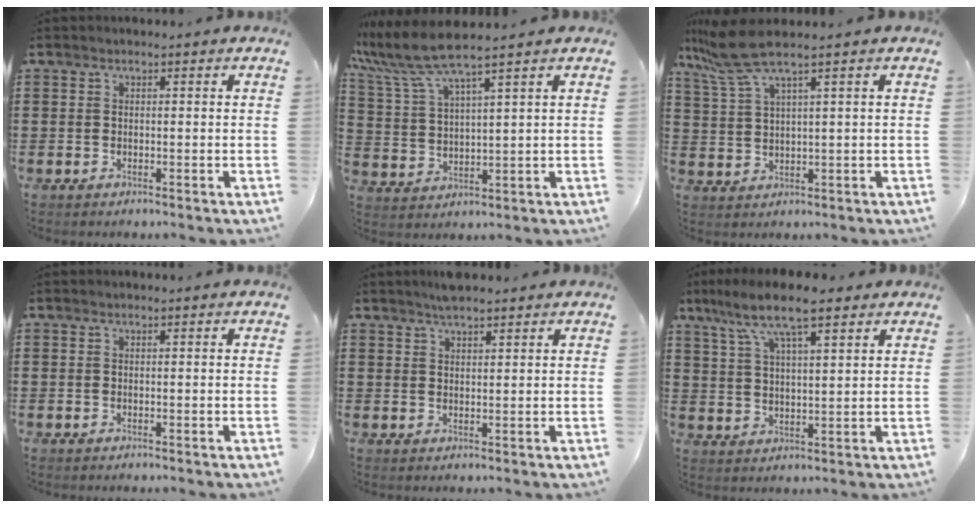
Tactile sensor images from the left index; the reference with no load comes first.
{"total": 7.3, "force": [6.0, 0.3, 4.2], "torque": [-0.113, -0.026, 0.102]}
{"total": 6.1, "force": [4.1, 0.5, 4.5], "torque": [-0.118, -0.010, 0.069]}
{"total": 0.0}
{"total": 2.5, "force": [2.2, 0.4, 1.0], "torque": [-0.023, 0.002, 0.042]}
{"total": 8.9, "force": [6.2, 2.1, 6.0], "torque": [-0.135, -0.004, 0.108]}